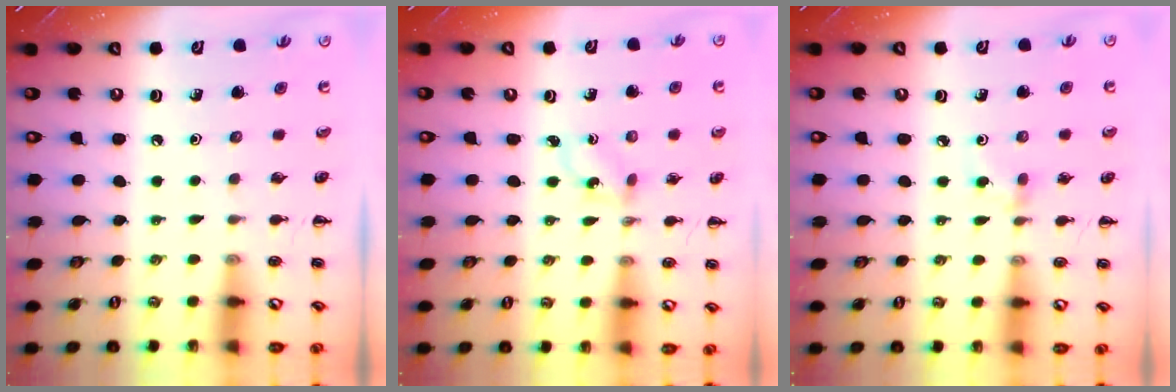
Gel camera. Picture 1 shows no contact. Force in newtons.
{"total": 1.4, "press": 1.2, "slide": 0.6}
{"total": 3.7, "press": 3.5, "slide": 1.2}